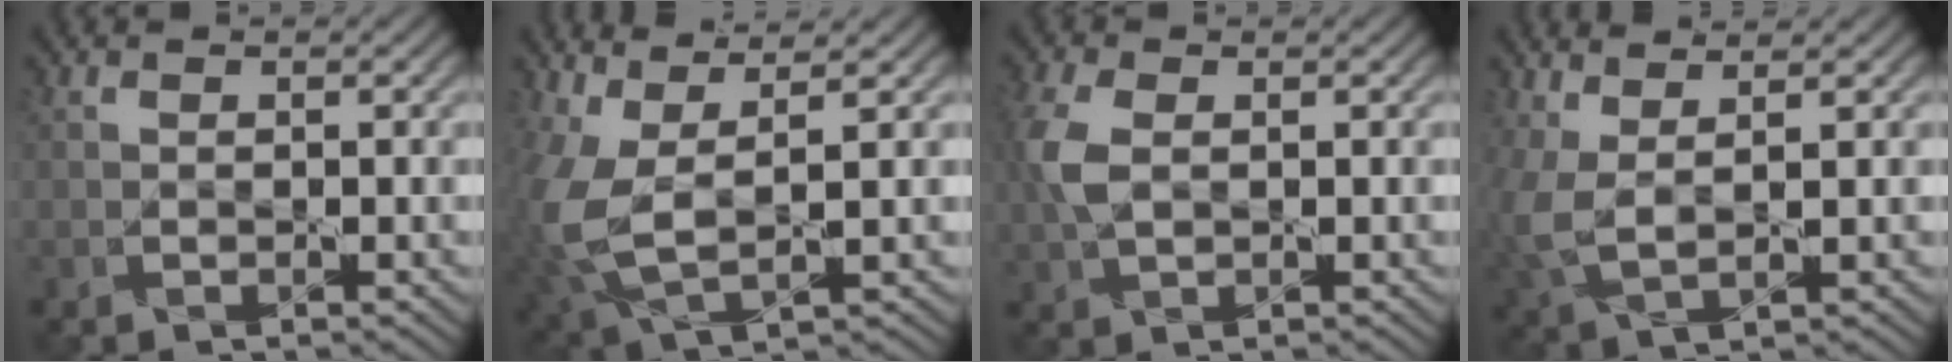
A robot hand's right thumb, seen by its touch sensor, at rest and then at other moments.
{"total": 8.4, "force": [1.3, 4.0, 7.3], "torque": [-0.195, -0.008, 0.025]}
{"total": 4.6, "force": [0.4, 2.9, 3.6], "torque": [-0.110, 0.005, 0.008]}
{"total": 4.6, "force": [1.7, 1.8, 3.9], "torque": [-0.111, 0.003, 0.032]}